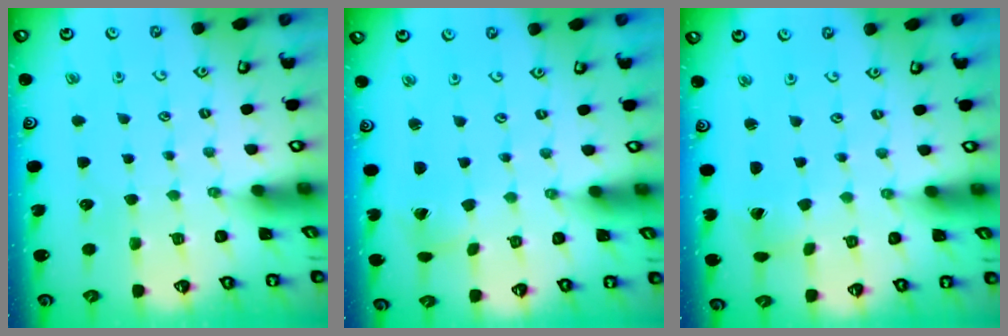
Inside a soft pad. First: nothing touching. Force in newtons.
{"total": 1.2, "press": 1.2, "slide": 0.1}
{"total": 0.7, "press": 0.7, "slide": 0.1}